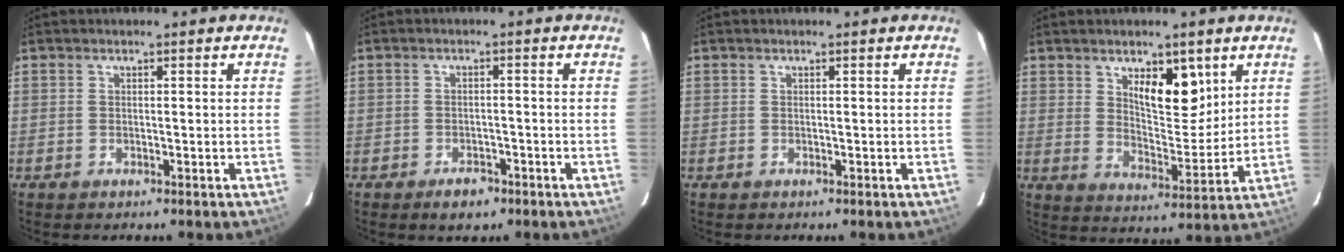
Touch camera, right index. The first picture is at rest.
{"total": 3.2, "force": [-2.2, 1.7, 1.6], "torque": [-0.024, 0.002, -0.026]}
{"total": 0.0}
{"total": 8.7, "force": [4.5, 3.4, 6.6], "torque": [-0.103, -0.008, 0.079]}